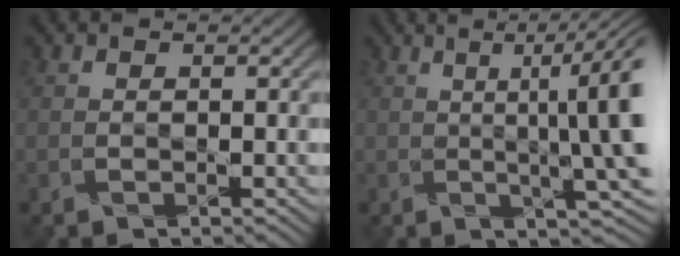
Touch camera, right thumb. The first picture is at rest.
{"total": 11.6, "force": [1.6, 2.4, 11.2], "torque": [-0.133, 0.010, 0.036]}